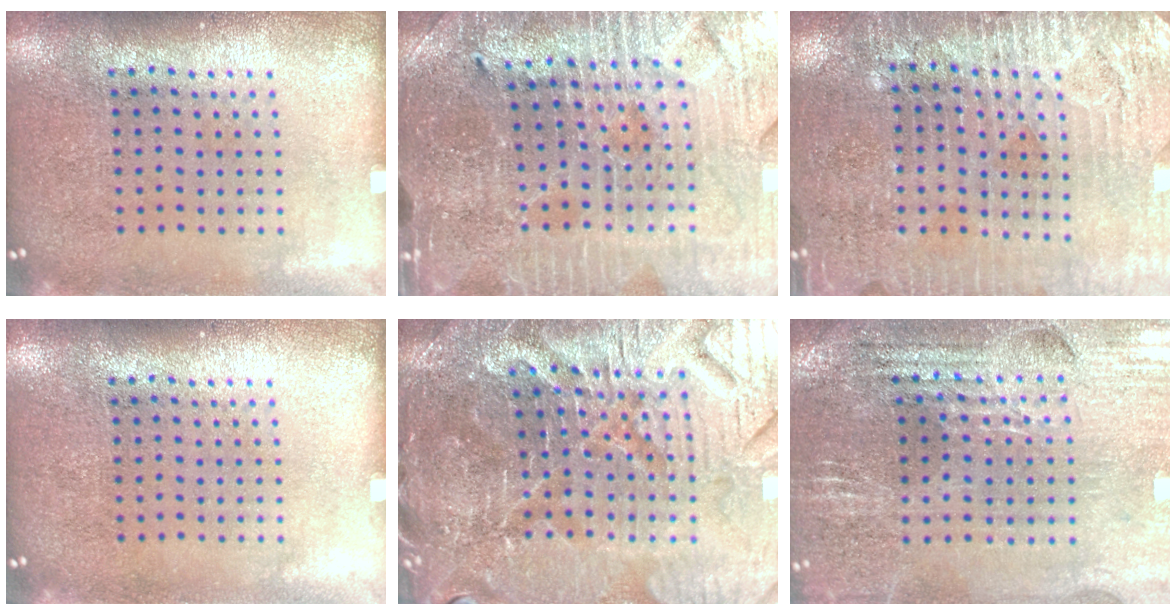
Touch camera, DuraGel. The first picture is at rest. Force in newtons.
{"total": 3.9, "press": 3.8, "slide": 0.9}
{"total": 3.3, "press": 3.1, "slide": 1.2}
{"total": 0.0}
{"total": 5.4, "press": 5.2, "slide": 1.6}
{"total": 2.8, "press": 2.8, "slide": 0.5}